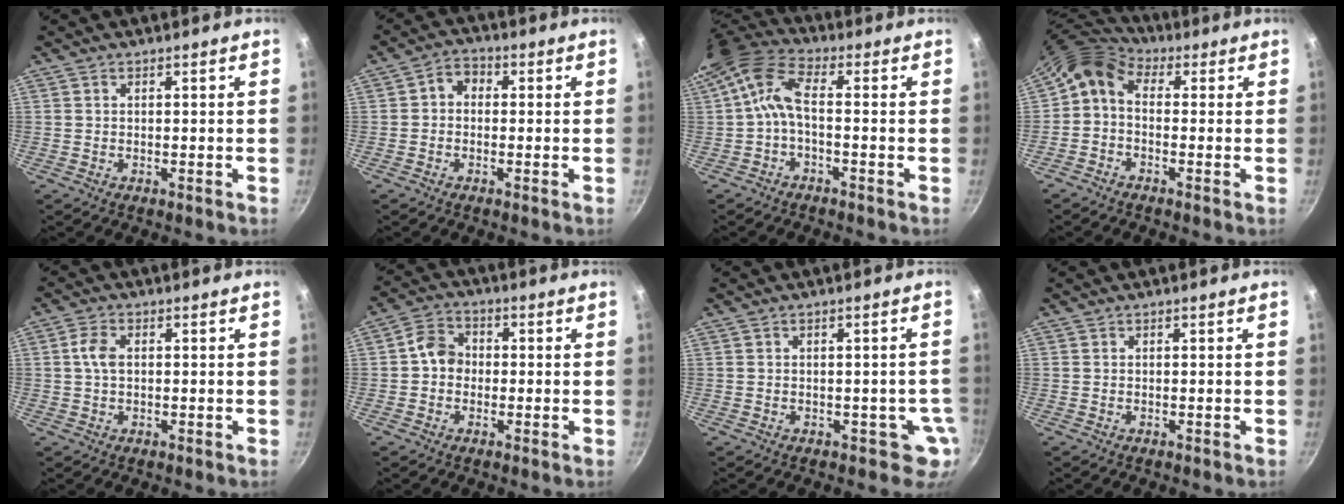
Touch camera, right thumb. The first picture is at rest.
{"total": 3.7, "force": [0.0, 3.0, 2.2], "torque": [-0.025, 0.008, -0.013]}
{"total": 7.8, "force": [-0.7, 3.6, 6.9], "torque": [-0.156, 0.033, -0.028]}
{"total": 7.2, "force": [0.3, 5.3, 4.9], "torque": [-0.099, 0.029, -0.015]}
{"total": 3.9, "force": [0.5, 2.5, 3.0], "torque": [-0.059, 0.008, 0.006]}
{"total": 5.8, "force": [-0.2, 4.9, 3.1], "torque": [-0.027, 0.017, -0.017]}
{"total": 3.0, "force": [-0.7, 2.4, 1.6], "torque": [0.016, 0.016, 0.000]}
{"total": 0.0}